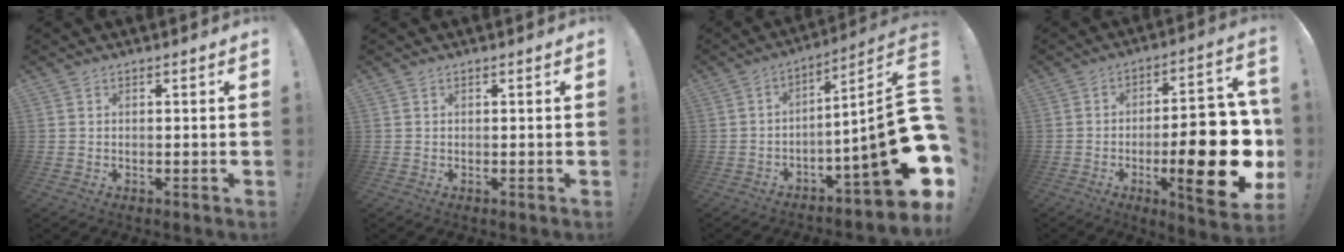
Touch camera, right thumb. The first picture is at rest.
{"total": 0.0}
{"total": 18.5, "force": [-4.0, 2.7, 17.9], "torque": [-0.262, 0.004, -0.066]}
{"total": 24.7, "force": [-5.4, 7.6, 22.9], "torque": [-0.317, 0.019, -0.074]}